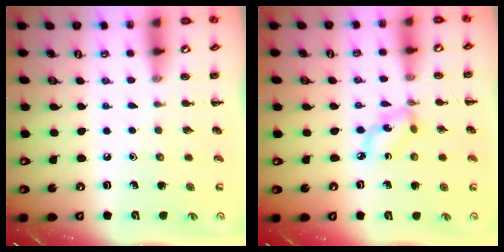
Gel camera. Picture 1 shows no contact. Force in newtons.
{"total": 5.0, "press": 4.9, "slide": 1.2}